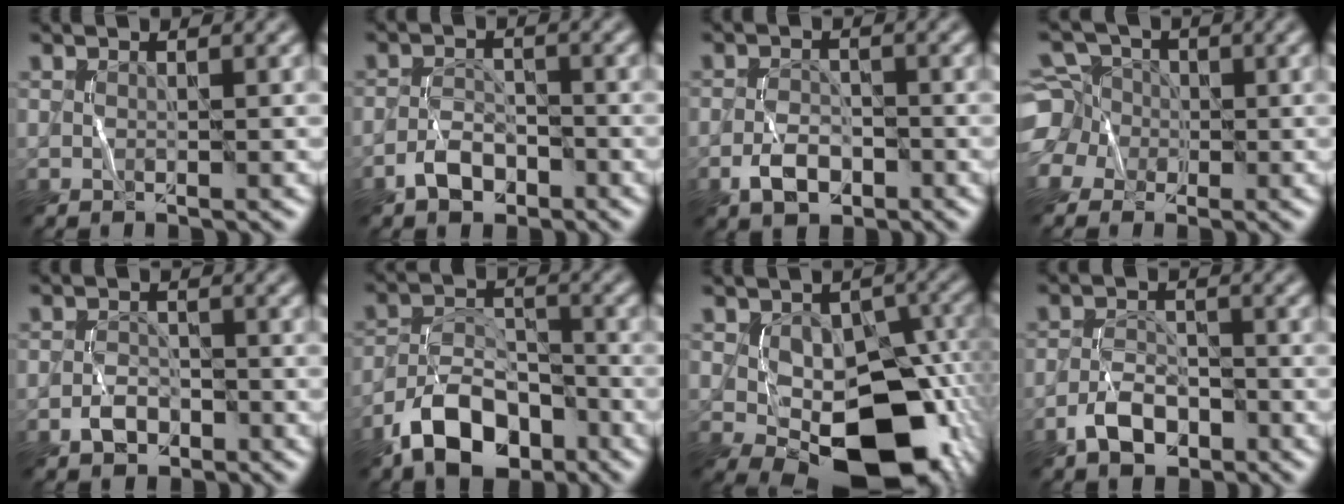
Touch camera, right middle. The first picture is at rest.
{"total": 2.7, "force": [-1.9, 1.5, 1.1], "torque": [-0.018, 0.010, -0.040]}
{"total": 2.7, "force": [-1.5, 1.6, 1.4], "torque": [-0.025, 0.006, -0.031]}
{"total": 7.1, "force": [-1.9, 6.5, 2.2], "torque": [-0.049, 0.025, -0.075]}
{"total": 1.9, "force": [-1.2, 1.3, 0.6], "torque": [-0.009, 0.009, -0.024]}
{"total": 7.3, "force": [-4.7, 4.0, 3.8], "torque": [-0.061, 0.008, -0.094]}
{"total": 12.9, "force": [-3.9, 7.7, 9.7], "torque": [-0.139, -0.010, -0.054]}
{"total": 3.3, "force": [-2.2, 1.9, 1.7], "torque": [-0.027, 0.008, -0.044]}